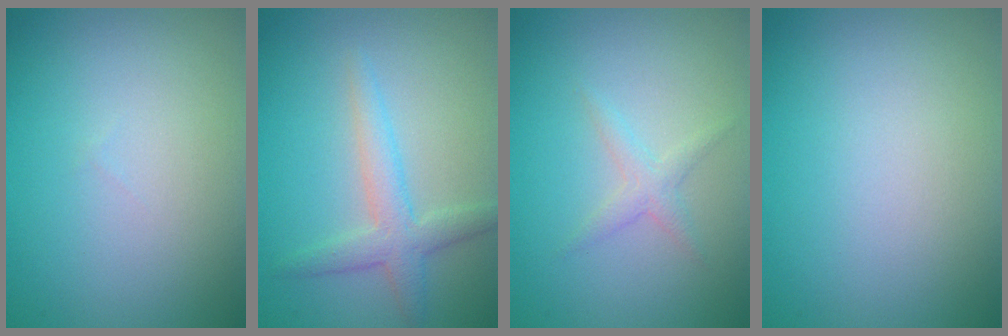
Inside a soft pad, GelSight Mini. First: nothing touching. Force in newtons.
{"total": 3.0, "press": 3.0, "slide": 0.1}
{"total": 1.3, "press": 1.3, "slide": 0.1}
{"total": 0.0}